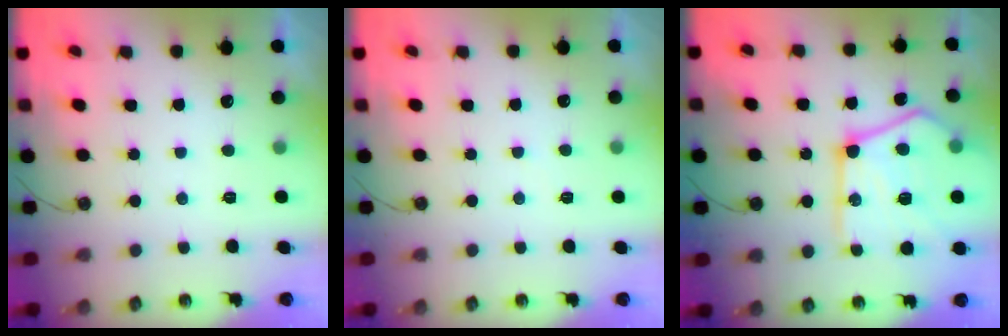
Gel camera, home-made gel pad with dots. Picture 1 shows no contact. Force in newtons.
{"total": 2.7, "press": 2.7, "slide": 0.5}
{"total": 26.6, "press": 26.4, "slide": 3.2}